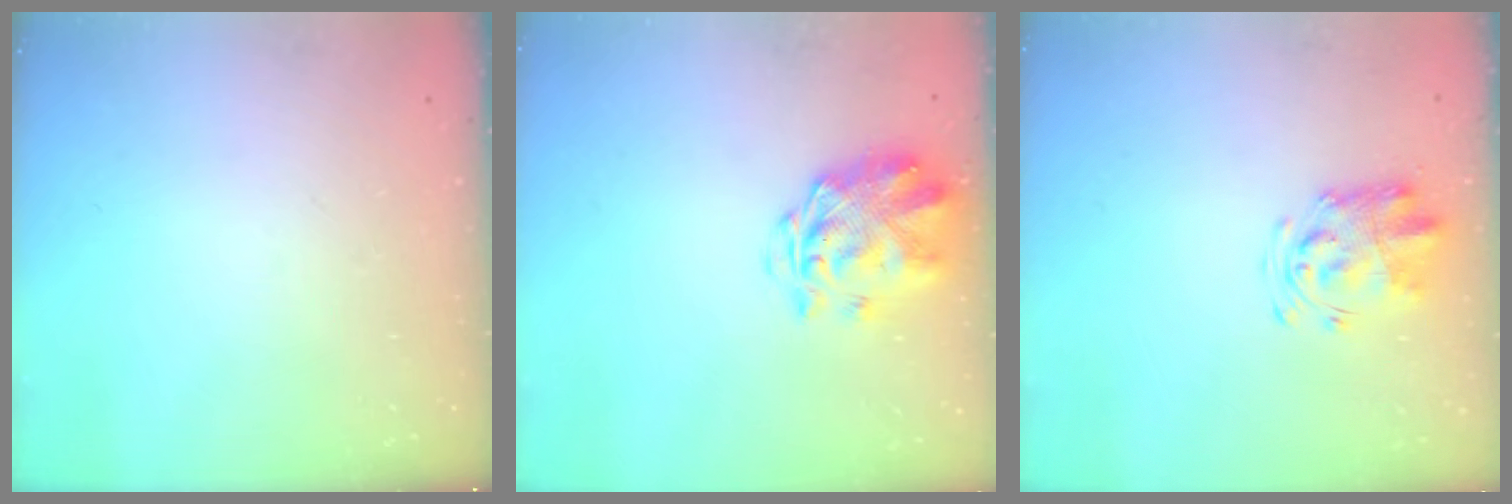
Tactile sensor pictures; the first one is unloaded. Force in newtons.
{"total": 3.3, "press": 3.0, "slide": 1.5}
{"total": 4.1, "press": 4.1, "slide": 0.7}